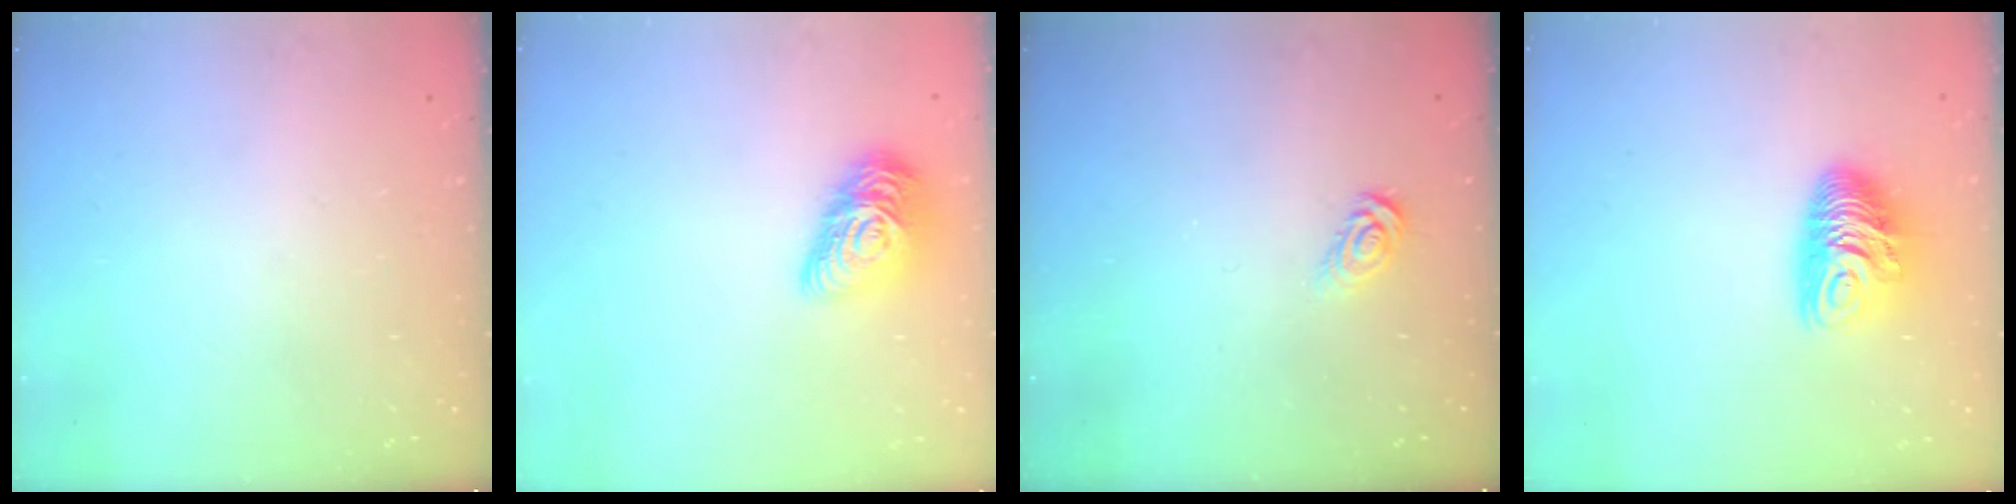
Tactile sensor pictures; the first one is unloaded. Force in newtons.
{"total": 14.2, "press": 14.2, "slide": 0.8}
{"total": 3.6, "press": 3.6, "slide": 0.1}
{"total": 9.8, "press": 9.8, "slide": 0.3}